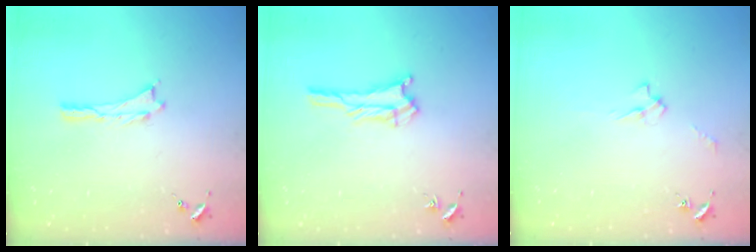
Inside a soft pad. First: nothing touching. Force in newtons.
{"total": 2.3, "press": 2.2, "slide": 0.2}
{"total": 2.4, "press": 2.4, "slide": 0.4}